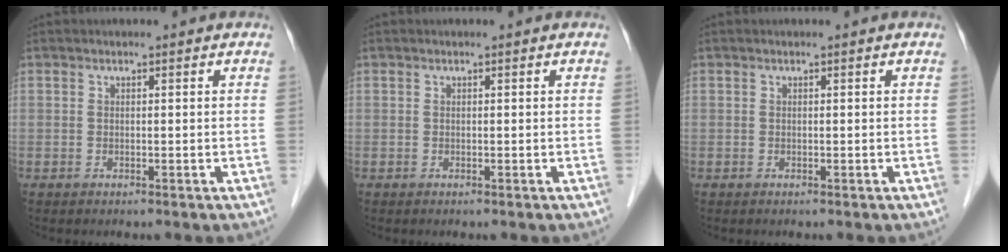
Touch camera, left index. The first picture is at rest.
{"total": 0.0}
{"total": 0.0}